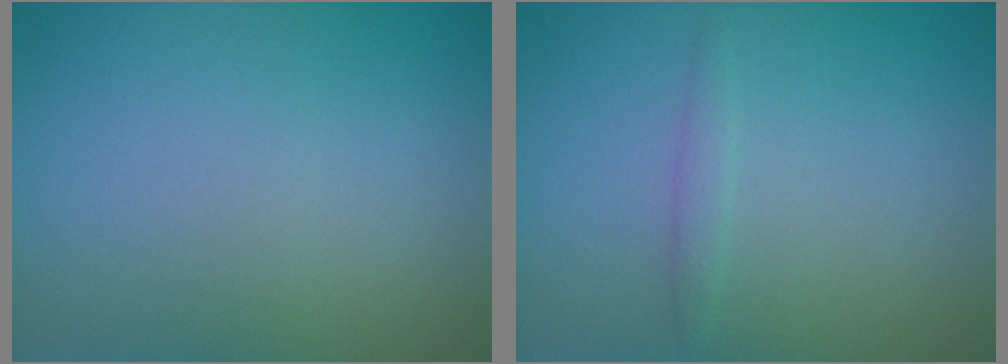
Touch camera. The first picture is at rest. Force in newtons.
{"total": 0.8, "press": 0.8, "slide": 0.1}